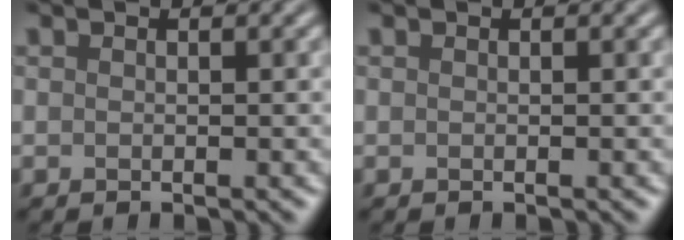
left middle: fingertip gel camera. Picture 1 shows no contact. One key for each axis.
{"total": 0.0}